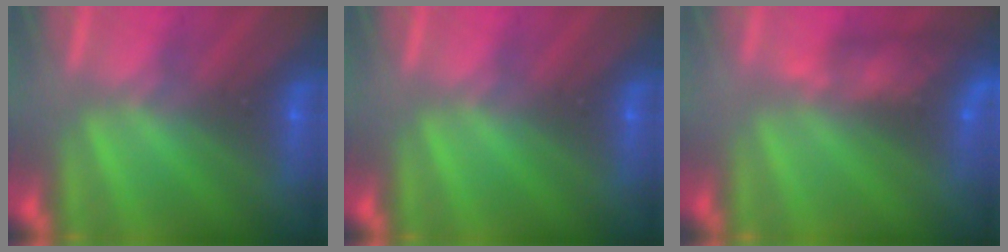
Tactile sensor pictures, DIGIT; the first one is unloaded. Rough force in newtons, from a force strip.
{"total": 0.0}
{"total": 6.1}